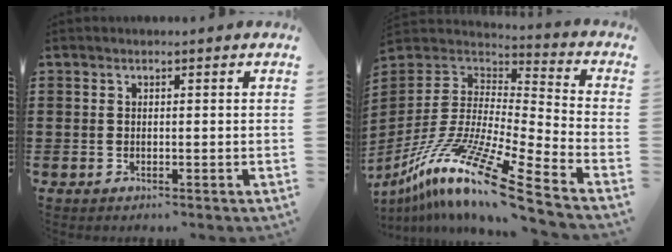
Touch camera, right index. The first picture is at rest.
{"total": 14.4, "force": [-9.8, 1.2, 10.4], "torque": [-0.207, 0.010, -0.188]}